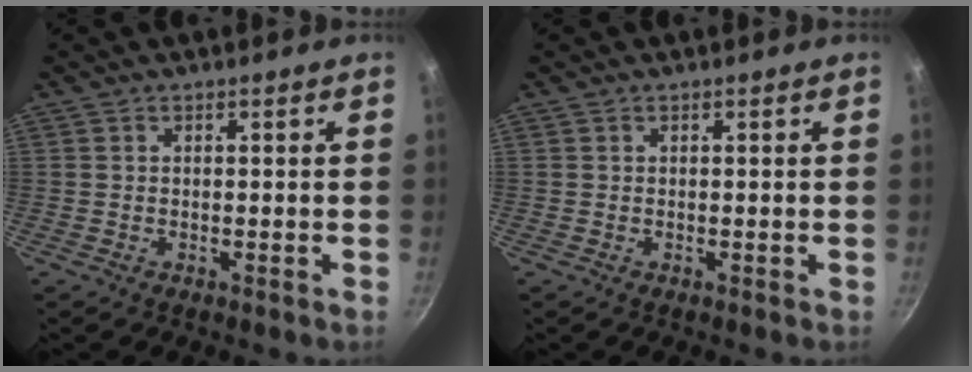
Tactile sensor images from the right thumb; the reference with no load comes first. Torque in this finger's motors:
{"motor_torque": [0.00, 0.00, -0.01, 0.01, 0.00]}